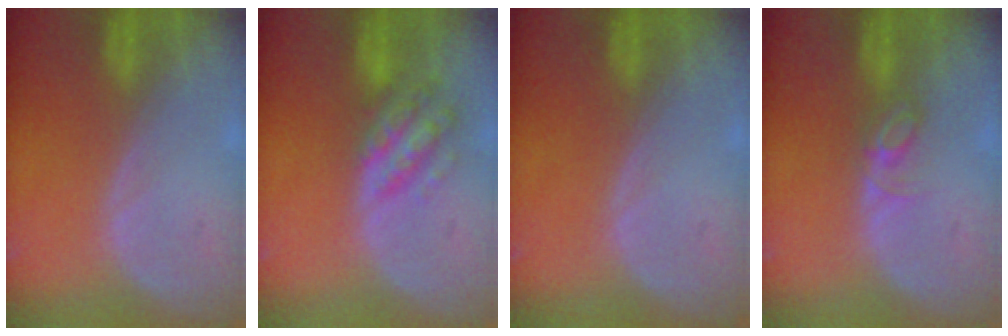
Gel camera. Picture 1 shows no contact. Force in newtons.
{"total": 6.5, "press": 5.8, "slide": 2.8}
{"total": 0.0}
{"total": 2.8, "press": 2.8, "slide": 0.4}